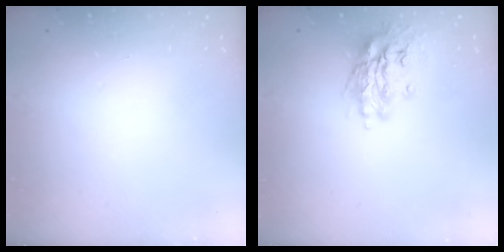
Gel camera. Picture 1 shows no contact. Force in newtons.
{"total": 13.2, "press": 13.1, "slide": 1.9}